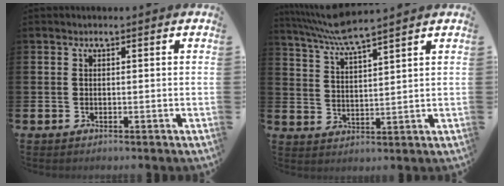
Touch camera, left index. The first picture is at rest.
{"total": 5.8, "force": [5.4, -0.2, 1.9], "torque": [-0.059, -0.026, 0.098]}